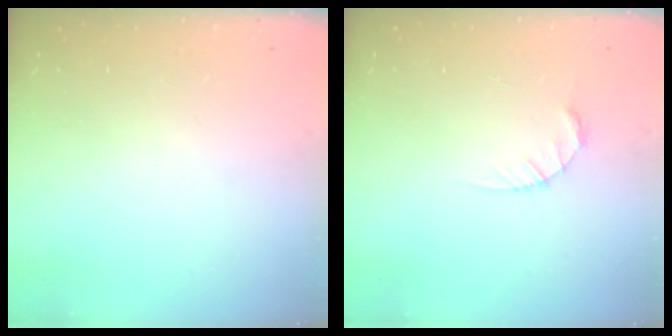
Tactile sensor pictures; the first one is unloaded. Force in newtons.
{"total": 3.7, "press": 3.6, "slide": 0.4}